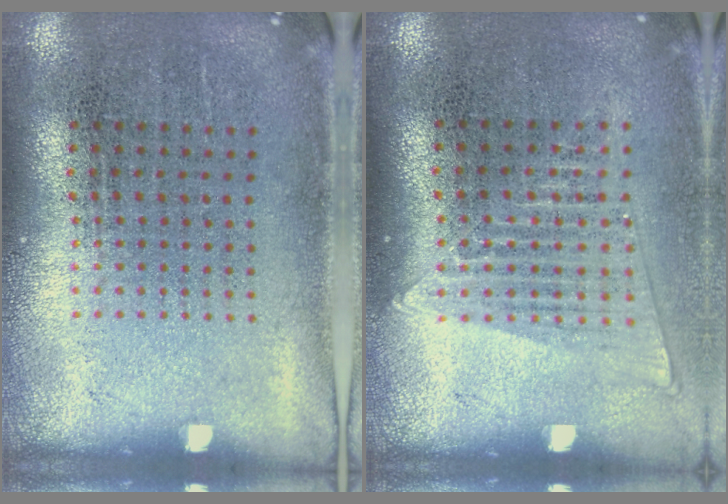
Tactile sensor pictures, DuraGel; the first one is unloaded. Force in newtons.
{"total": 1.4, "press": 1.3, "slide": 0.6}